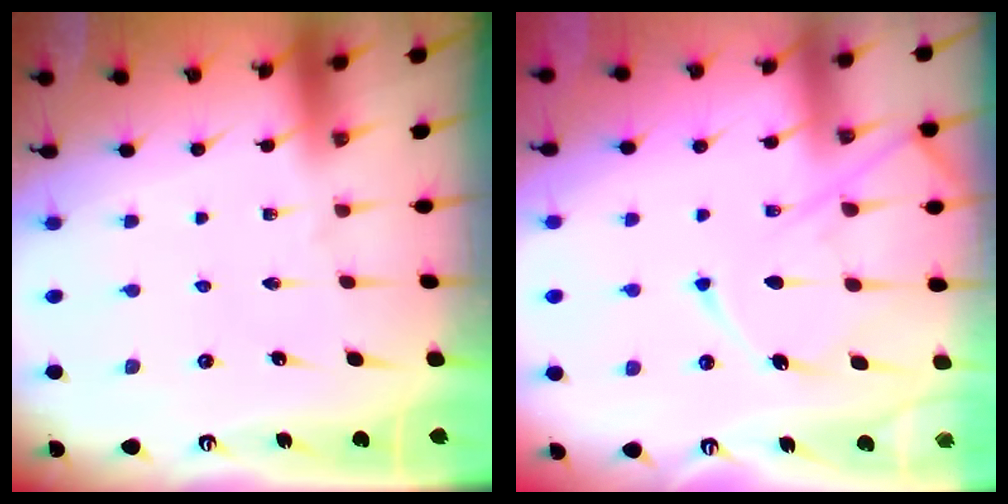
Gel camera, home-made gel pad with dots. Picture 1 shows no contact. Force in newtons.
{"total": 13.5, "press": 13.5, "slide": 1.3}